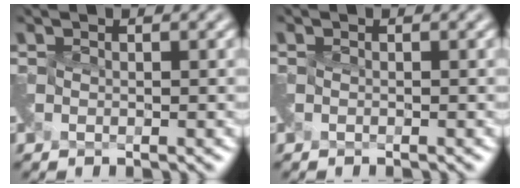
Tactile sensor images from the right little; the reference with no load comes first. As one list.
[{"total": 0.7, "force": [-0.5, -0.2, -0.4], "torque": [0.008, -0.005, -0.014]}]